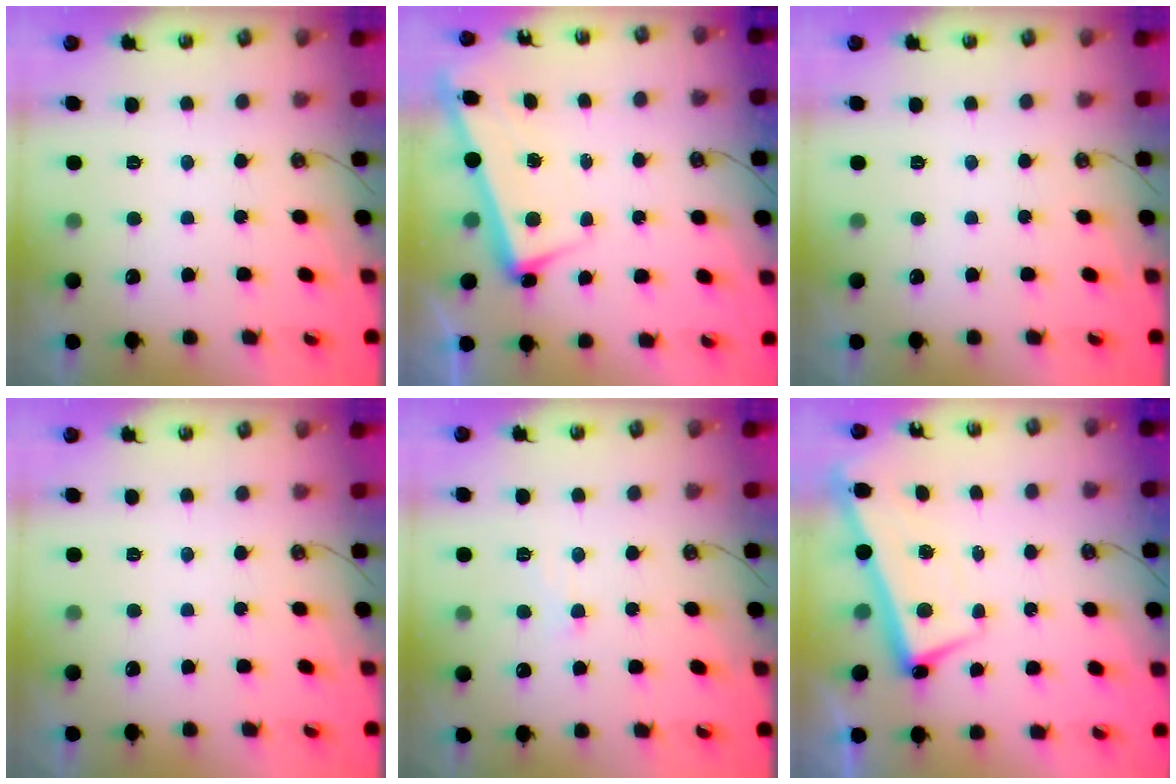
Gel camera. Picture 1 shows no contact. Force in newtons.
{"total": 2.5, "press": 2.2, "slide": 1.0}
{"total": 0.0}
{"total": 0.0}
{"total": 0.8, "press": 0.6, "slide": 0.5}
{"total": 2.6, "press": 2.6, "slide": 0.3}